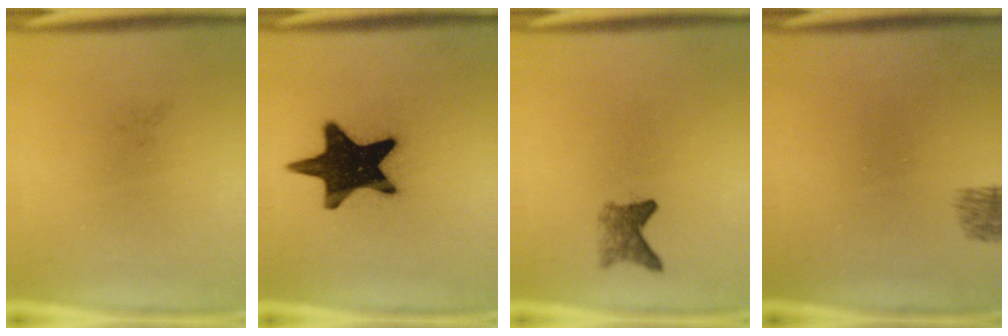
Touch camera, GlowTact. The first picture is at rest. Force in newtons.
{"total": 19.5}
{"total": 2.7}
{"total": 1.9}